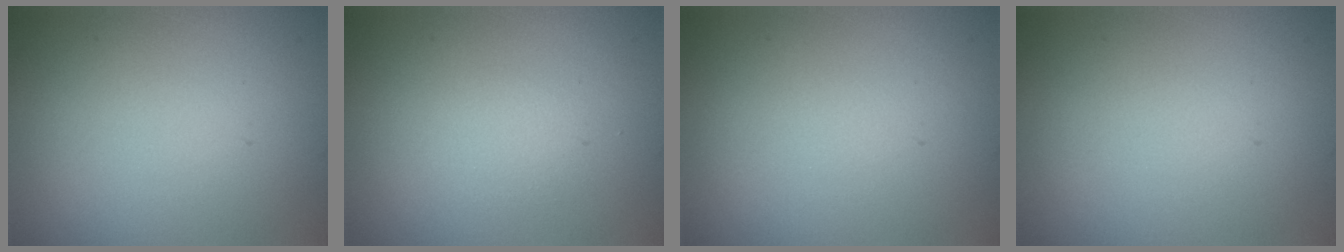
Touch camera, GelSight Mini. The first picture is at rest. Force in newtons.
{"total": 1.1, "press": 1.1, "slide": 0.1}
{"total": 0.0}
{"total": 0.0}